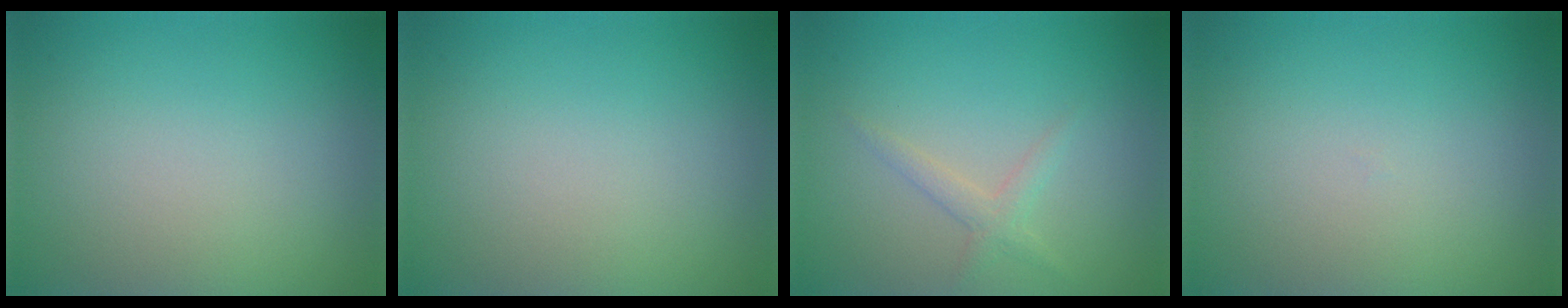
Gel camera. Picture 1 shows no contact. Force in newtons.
{"total": 0.0}
{"total": 1.5, "press": 1.5, "slide": 0.1}
{"total": 0.0}